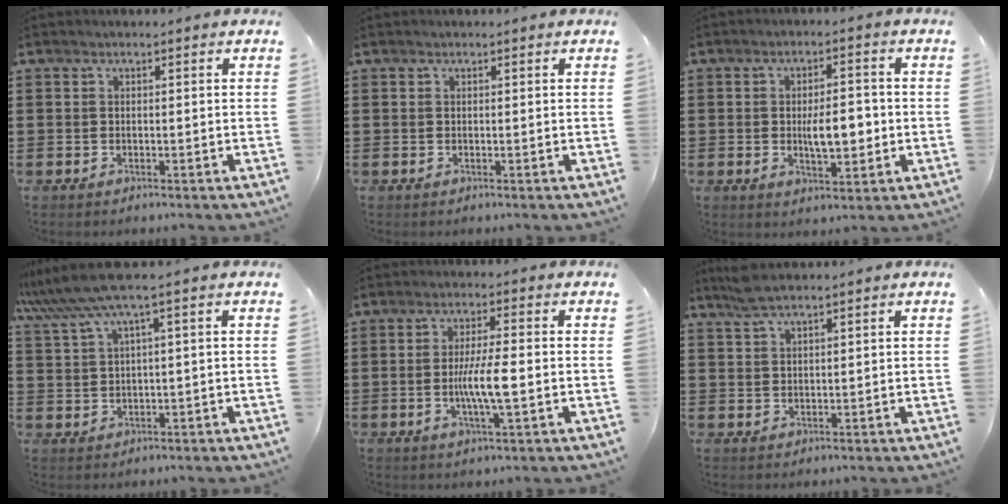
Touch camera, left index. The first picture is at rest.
{"total": 0.0}
{"total": 6.4, "force": [-0.5, 2.6, 5.8], "torque": [-0.080, -0.001, -0.015]}
{"total": 5.6, "force": [3.0, -0.3, 4.8], "torque": [-0.116, -0.017, 0.046]}
{"total": 6.4, "force": [-0.8, 0.9, 6.3], "torque": [-0.122, -0.003, -0.022]}
{"total": 3.4, "force": [2.5, 0.6, 2.2], "torque": [-0.047, 0.003, 0.046]}